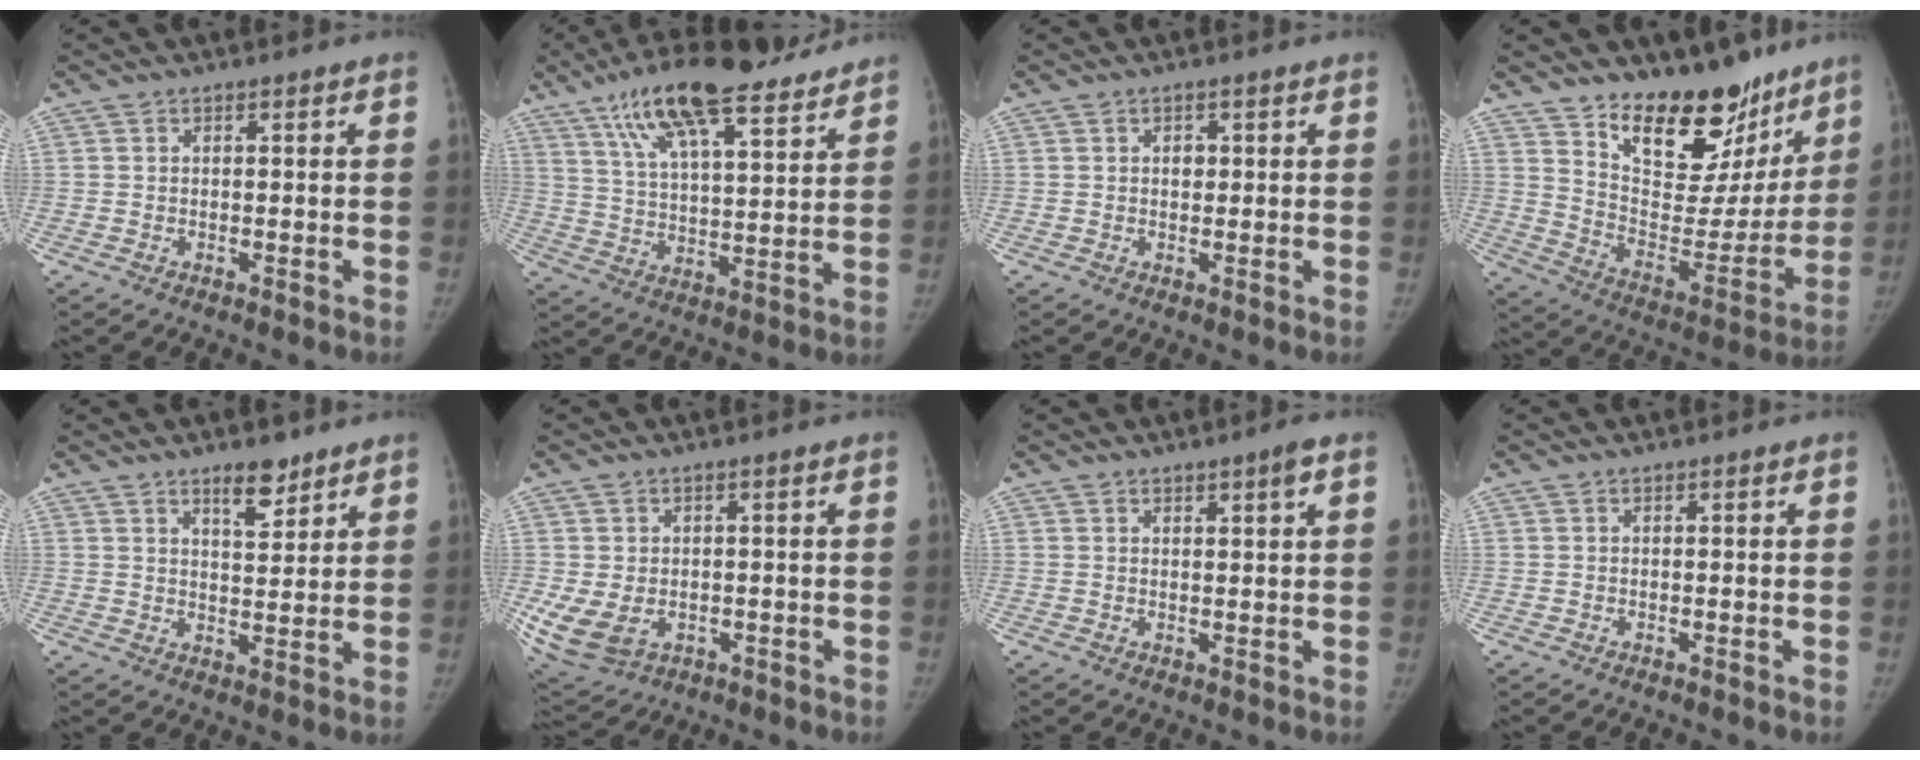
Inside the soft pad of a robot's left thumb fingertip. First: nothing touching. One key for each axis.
{"total": 20.6, "fx": 14.6, "fy": 5.7, "fz": 13.4, "tx": -0.205, "ty": -0.041, "tz": 0.244}
{"total": 1.5, "fx": 0.4, "fy": 1.1, "fz": 1.0, "tx": -0.008, "ty": 0.001, "tz": 0.005}
{"total": 23.5, "fx": 16.9, "fy": 11.8, "fz": 11.3, "tx": -0.113, "ty": -0.105, "tz": 0.268}
{"total": 6.1, "fx": 4.4, "fy": 2.4, "fz": 3.5, "tx": -0.034, "ty": -0.033, "tz": 0.070}
{"total": 9.7, "fx": -2.0, "fy": 7.1, "fz": 6.3, "tx": -0.139, "ty": -0.006, "tz": -0.016}
{"total": 2.4, "fx": 1.4, "fy": 0.4, "fz": 1.9, "tx": -0.028, "ty": -0.009, "tz": 0.022}
{"total": 0.0}